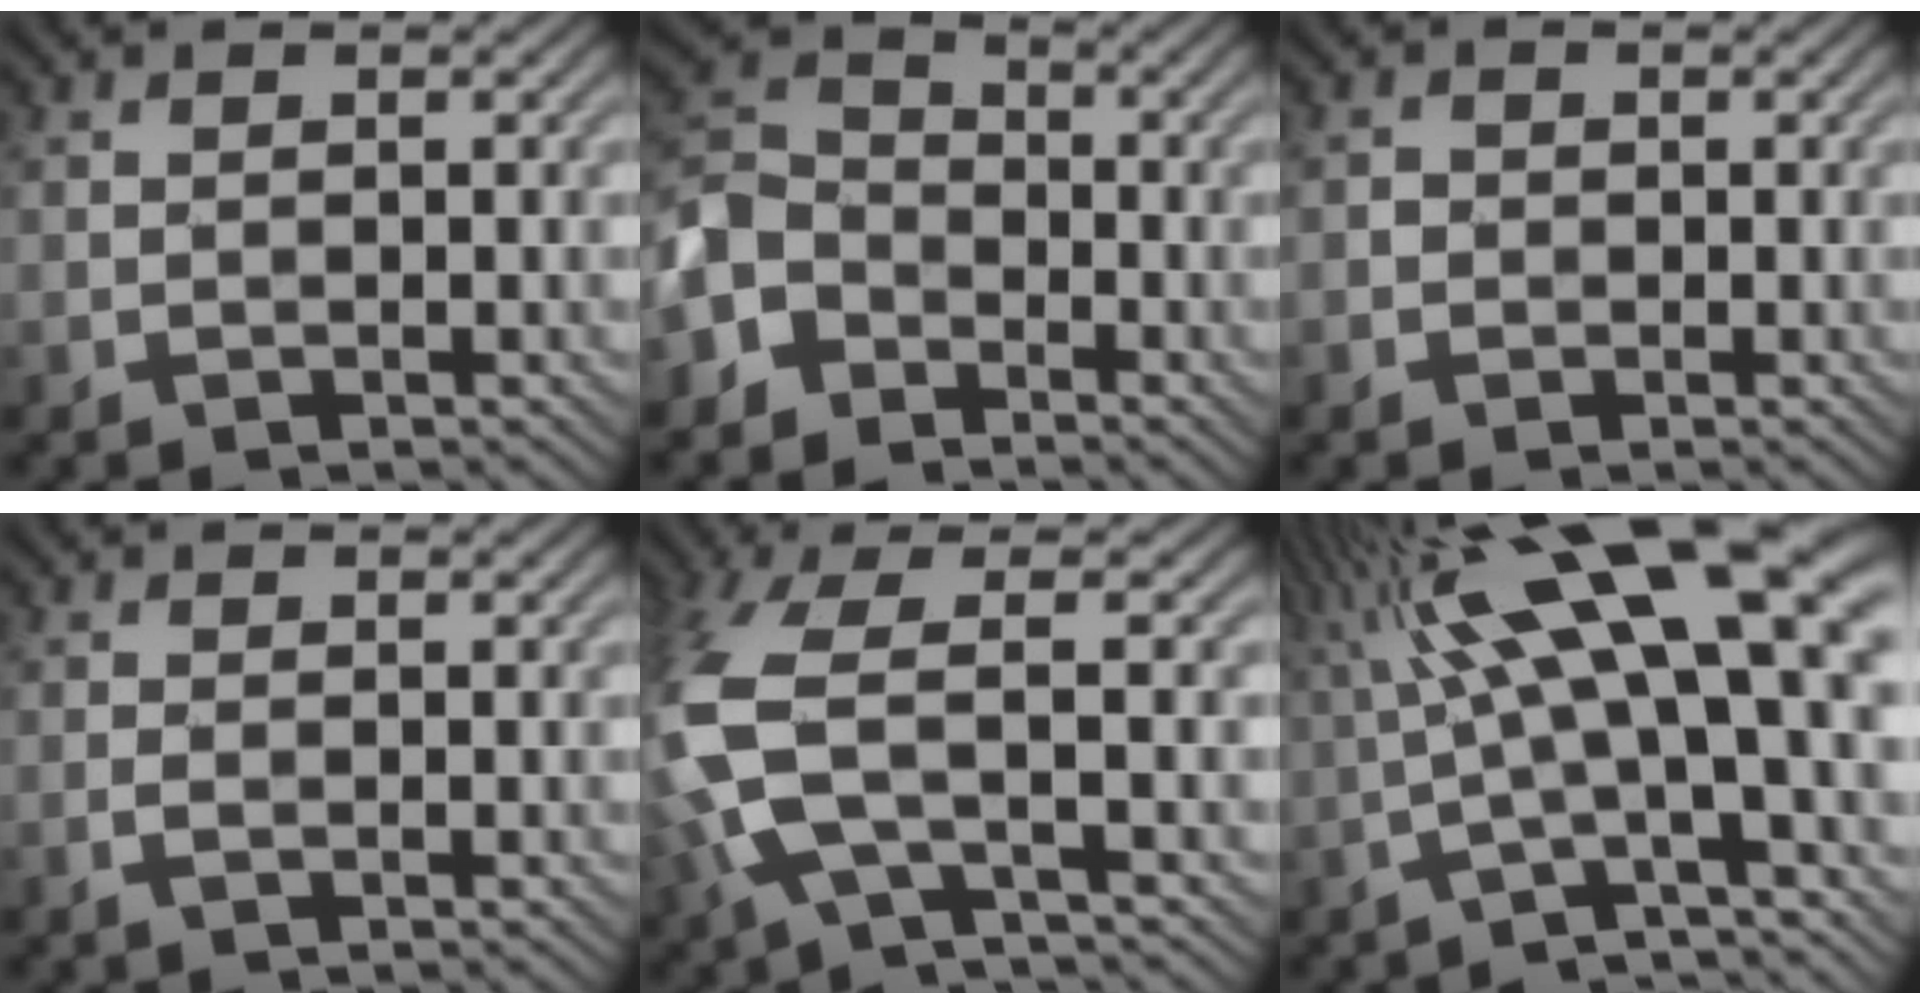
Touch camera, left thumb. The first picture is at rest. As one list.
[{"total": 6.6, "force": [-4.1, 4.6, 2.3], "torque": [-0.058, 0.008, -0.111]}, {"total": 0.8, "force": [-0.3, 0.8, 0.2], "torque": [-0.003, -0.002, -0.008]}, {"total": 1.1, "force": [-0.3, 0.3, 1.0], "torque": [-0.023, 0.002, -0.008]}, {"total": 10.4, "force": [-0.9, 3.7, 9.7], "torque": [-0.245, 0.001, -0.031]}, {"total": 18.4, "force": [3.8, 5.0, 17.3], "torque": [-0.315, 0.023, 0.071]}]